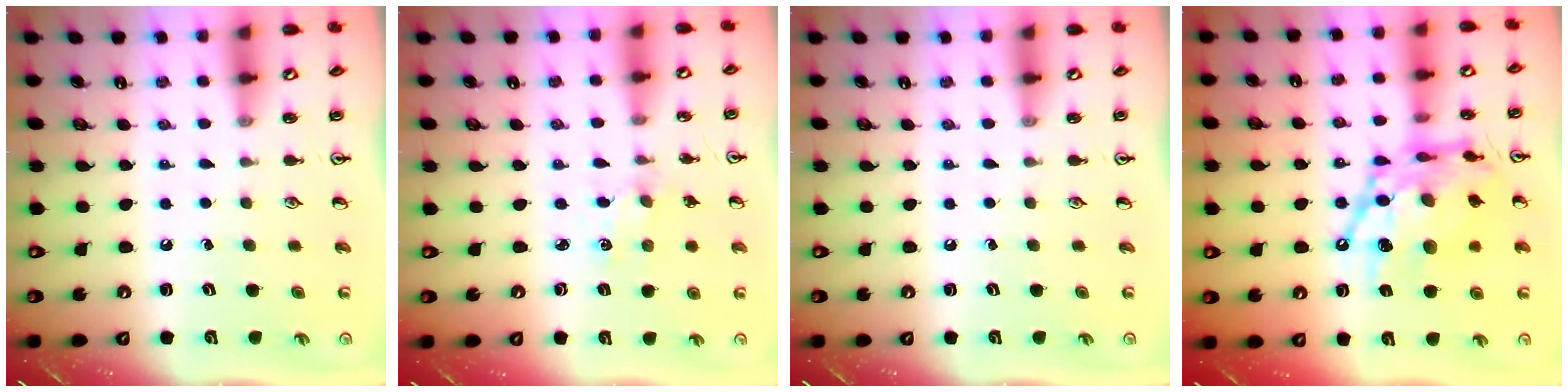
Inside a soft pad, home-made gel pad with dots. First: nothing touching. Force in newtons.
{"total": 0.7, "press": 0.7, "slide": 0.2}
{"total": 0.0}
{"total": 18.8, "press": 18.7, "slide": 1.9}